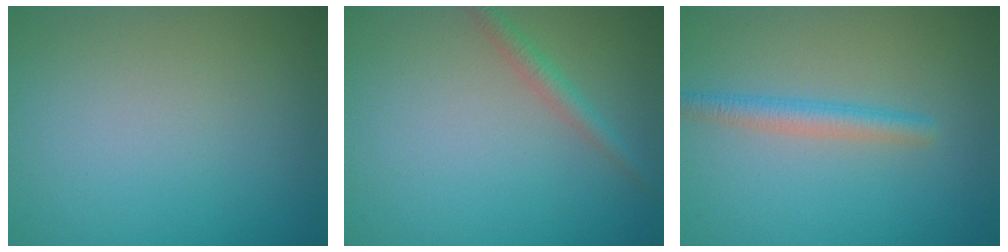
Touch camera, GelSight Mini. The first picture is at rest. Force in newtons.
{"total": 1.8, "press": 1.8, "slide": 0.0}
{"total": 2.4, "press": 2.4, "slide": 0.1}